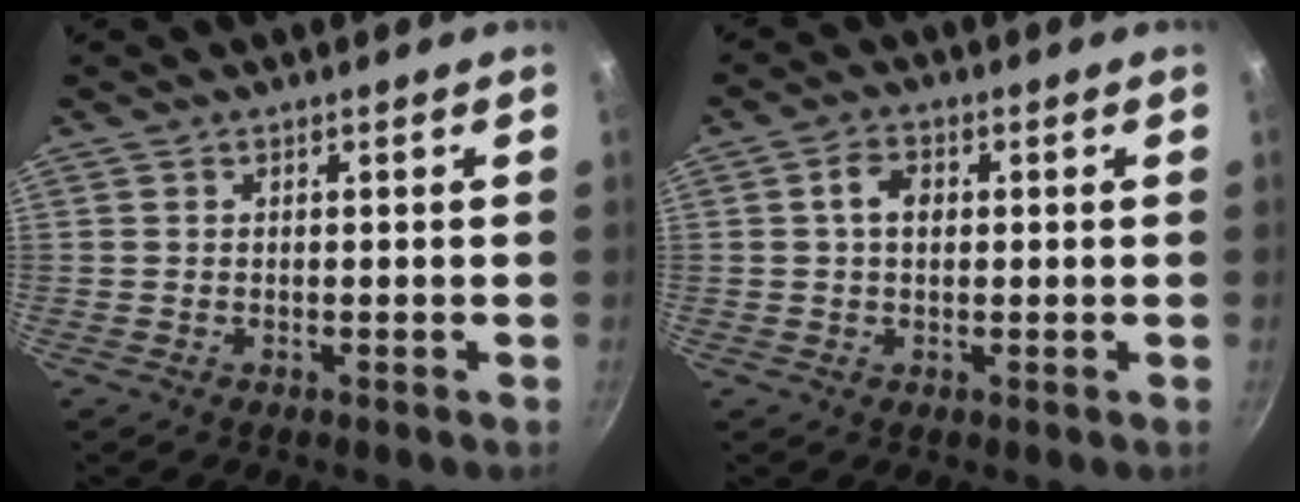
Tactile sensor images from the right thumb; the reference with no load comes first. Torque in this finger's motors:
{"motor_torque": [-0.59, 0.69, 0.93, -0.27, 0.01]}